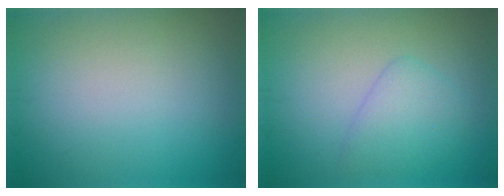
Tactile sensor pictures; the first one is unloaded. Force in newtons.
{"total": 2.7, "press": 2.7, "slide": 0.1}